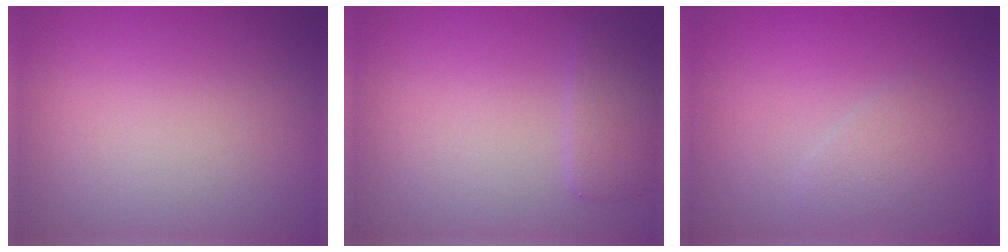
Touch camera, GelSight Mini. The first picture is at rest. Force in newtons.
{"total": 2.0, "press": 2.0, "slide": 0.1}
{"total": 1.4, "press": 1.4, "slide": 0.0}